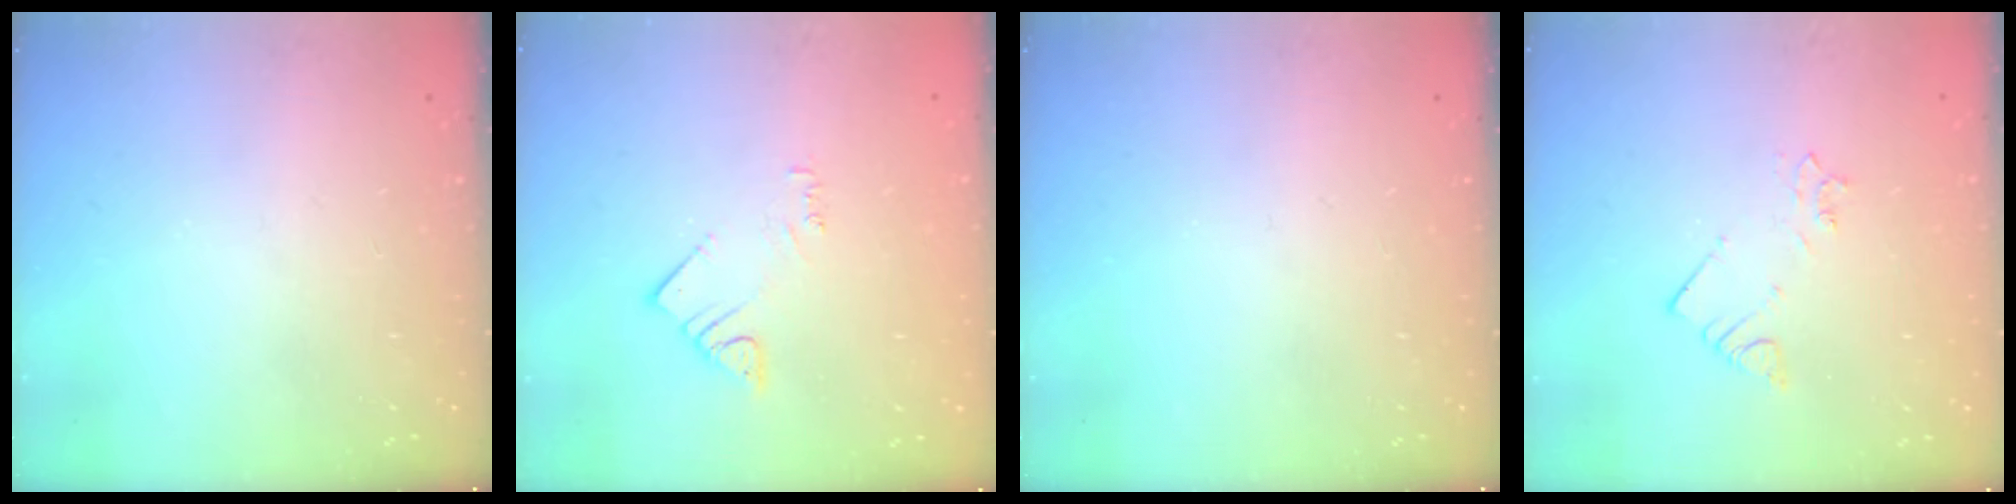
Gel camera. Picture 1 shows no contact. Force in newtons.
{"total": 3.3, "press": 3.2, "slide": 0.6}
{"total": 0.0}
{"total": 2.7, "press": 2.7, "slide": 0.3}